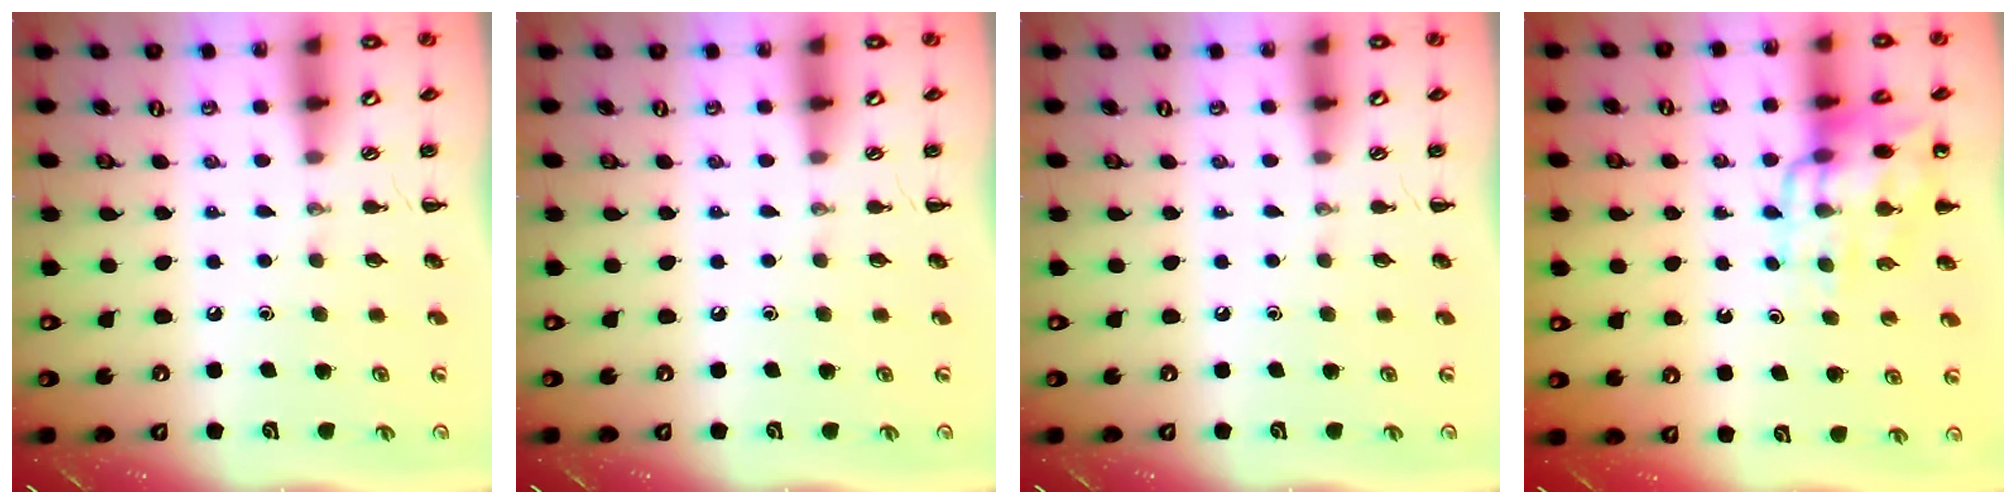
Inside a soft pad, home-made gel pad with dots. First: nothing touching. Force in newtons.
{"total": 0.0}
{"total": 0.0}
{"total": 13.1, "press": 12.8, "slide": 2.9}